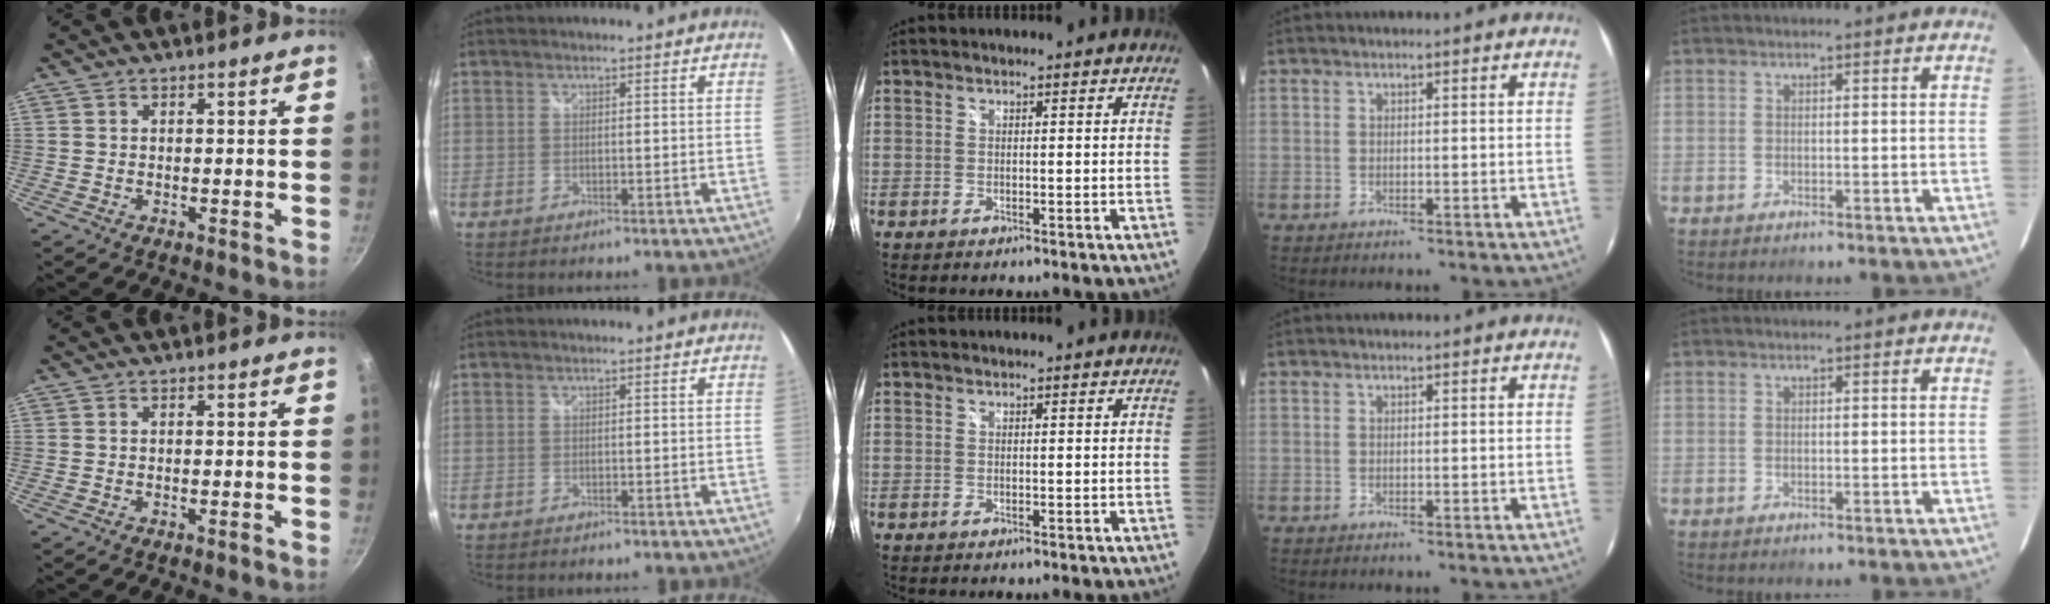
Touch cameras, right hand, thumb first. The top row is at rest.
{"thumb": {"total": 0.7, "force": [-0.4, -0.1, 0.5], "torque": [-0.020, 0.005, -0.006]}, "index": {"total": 0.6, "force": [-0.6, 0.0, 0.2], "torque": [-0.007, -0.002, -0.009]}}